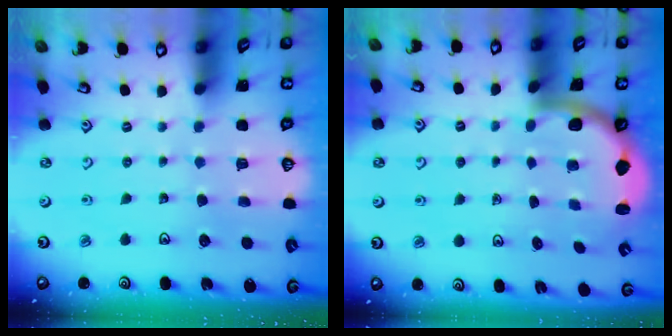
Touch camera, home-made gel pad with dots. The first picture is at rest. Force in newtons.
{"total": 2.6, "press": 2.5, "slide": 0.6}